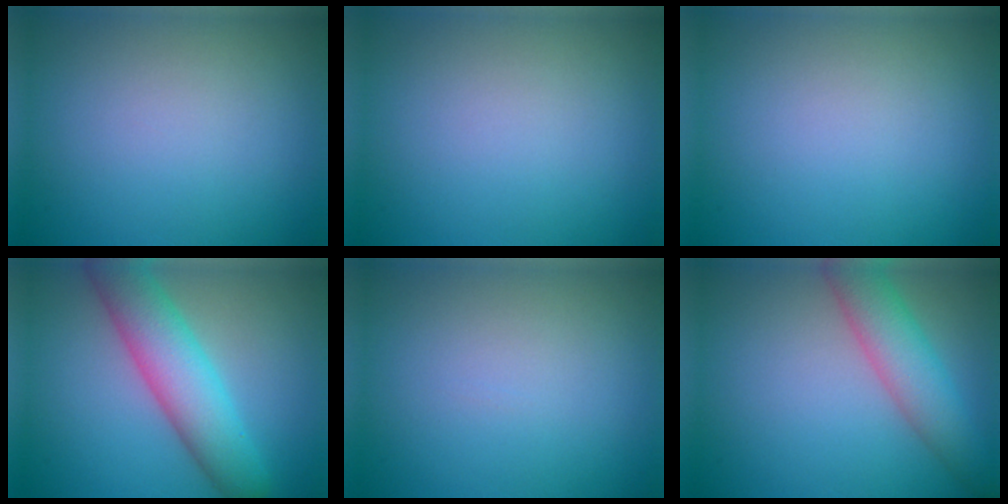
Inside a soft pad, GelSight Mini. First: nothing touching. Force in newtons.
{"total": 0.0}
{"total": 0.0}
{"total": 6.9, "press": 6.9, "slide": 0.3}
{"total": 0.0}
{"total": 4.9, "press": 4.9, "slide": 0.2}